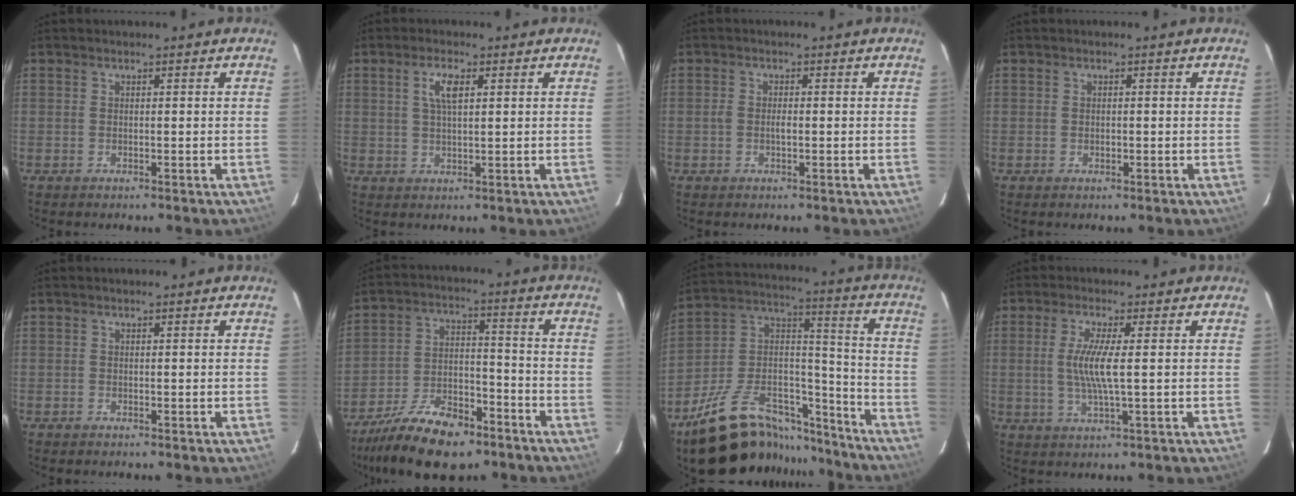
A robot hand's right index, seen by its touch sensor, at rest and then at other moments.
{"total": 4.0, "force": [1.4, 1.3, 3.4], "torque": [-0.065, 0.006, 0.026]}
{"total": 1.7, "force": [-0.4, 0.8, 1.4], "torque": [-0.029, 0.002, -0.009]}
{"total": 0.8, "force": [-0.2, 0.6, 0.4], "torque": [-0.005, 0.000, -0.001]}
{"total": 0.0}
{"total": 16.7, "force": [-12.2, 6.9, 9.2], "torque": [-0.190, -0.011, -0.207]}
{"total": 26.0, "force": [-19.3, 11.6, 13.1], "torque": [-0.241, 0.056, -0.284]}
{"total": 6.1, "force": [0.2, 0.1, 6.1], "torque": [-0.122, -0.006, 0.004]}